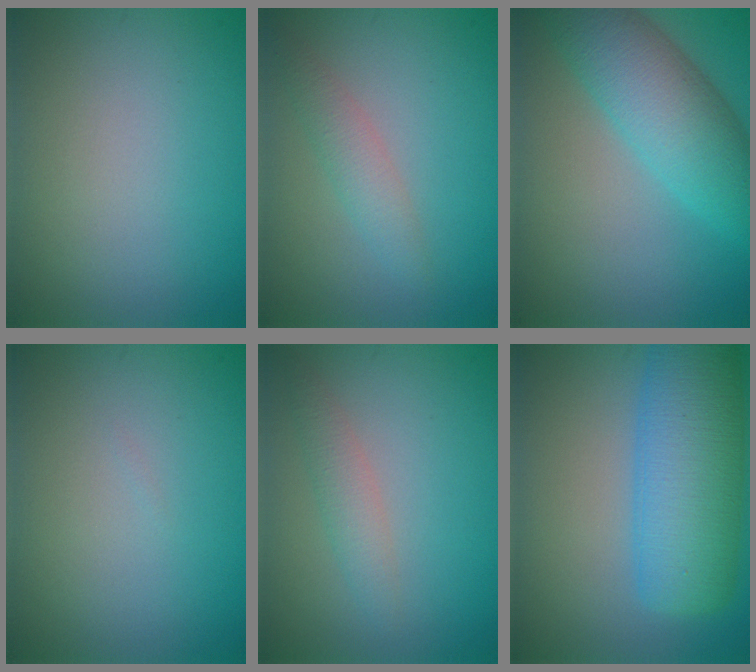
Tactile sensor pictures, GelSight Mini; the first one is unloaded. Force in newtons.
{"total": 2.1, "press": 2.1, "slide": 0.1}
{"total": 7.5, "press": 7.5, "slide": 0.1}
{"total": 0.0}
{"total": 2.0, "press": 2.0, "slide": 0.1}
{"total": 9.5, "press": 9.5, "slide": 0.2}